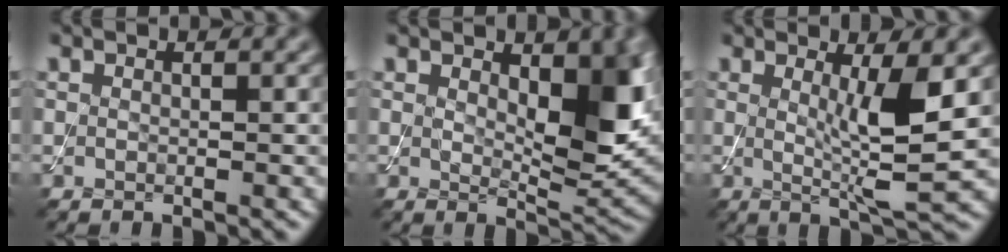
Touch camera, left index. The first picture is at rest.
{"total": 7.0, "force": [1.4, 3.5, 5.9], "torque": [-0.085, -0.011, 0.029]}
{"total": 5.2, "force": [0.7, 0.8, 5.0], "torque": [-0.078, -0.015, 0.013]}